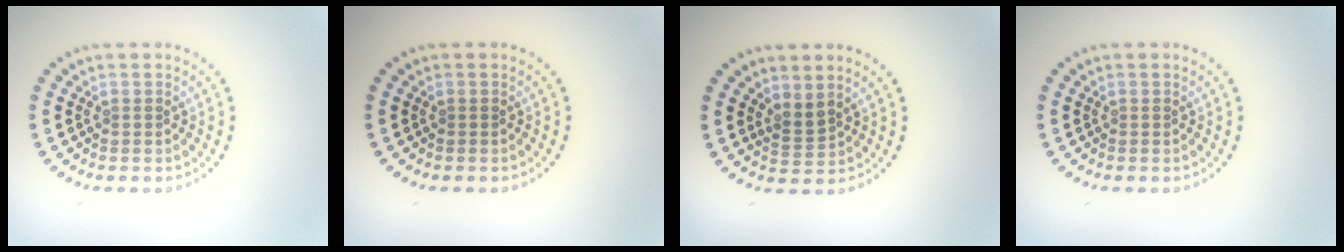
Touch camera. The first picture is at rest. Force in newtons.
{"total": 0.0}
{"total": 1.7, "press": 1.3, "slide": 1.1}
{"total": 0.0}